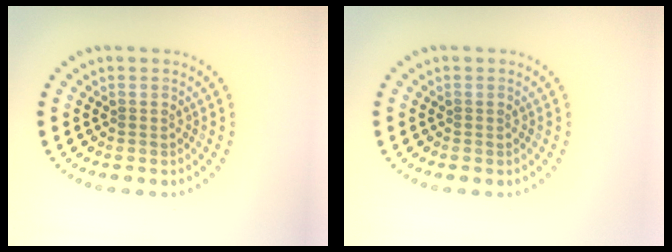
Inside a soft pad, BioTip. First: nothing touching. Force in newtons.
{"total": 0.0}